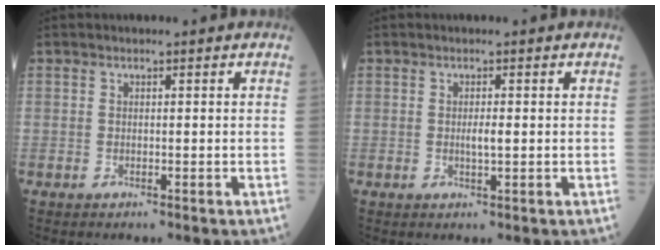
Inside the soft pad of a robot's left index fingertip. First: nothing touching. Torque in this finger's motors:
{"motor_torque": [0.12, 0.45, 0.06, 0.01]}